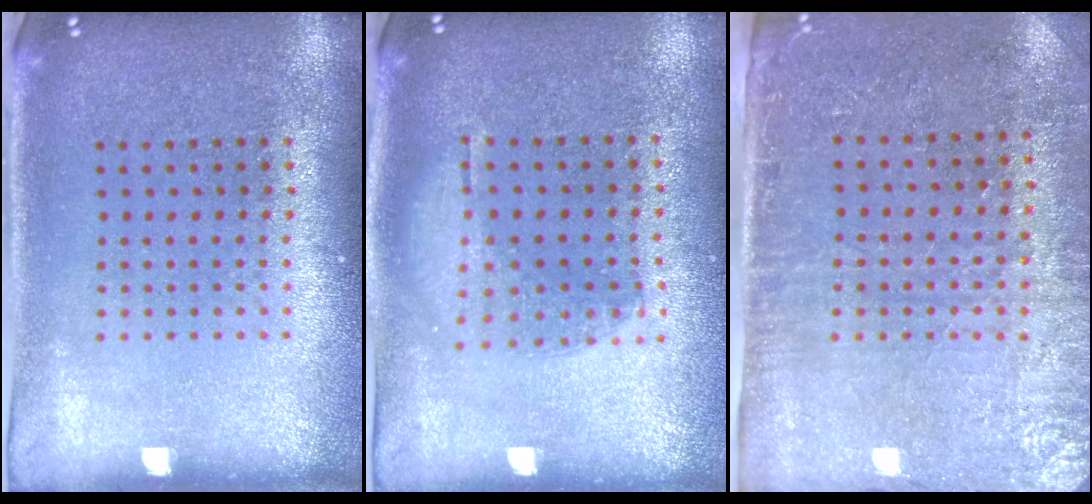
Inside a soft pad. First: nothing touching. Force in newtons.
{"total": 1.0, "press": 0.9, "slide": 0.4}
{"total": 3.0, "press": 2.6, "slide": 1.4}